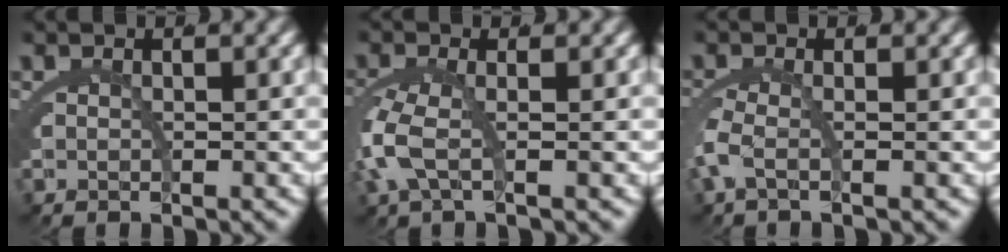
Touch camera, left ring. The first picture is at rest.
{"total": 3.8, "force": [-0.3, 1.5, 3.5], "torque": [-0.097, -0.012, 0.000]}
{"total": 2.2, "force": [-0.3, 0.5, 2.1], "torque": [-0.062, -0.012, -0.003]}